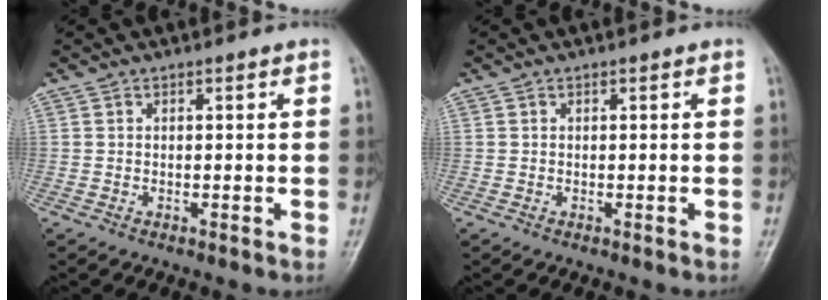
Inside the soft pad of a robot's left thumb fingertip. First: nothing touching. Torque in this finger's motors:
{"motor_torque": [0.00, 0.00, -0.03, -0.03, 0.00]}